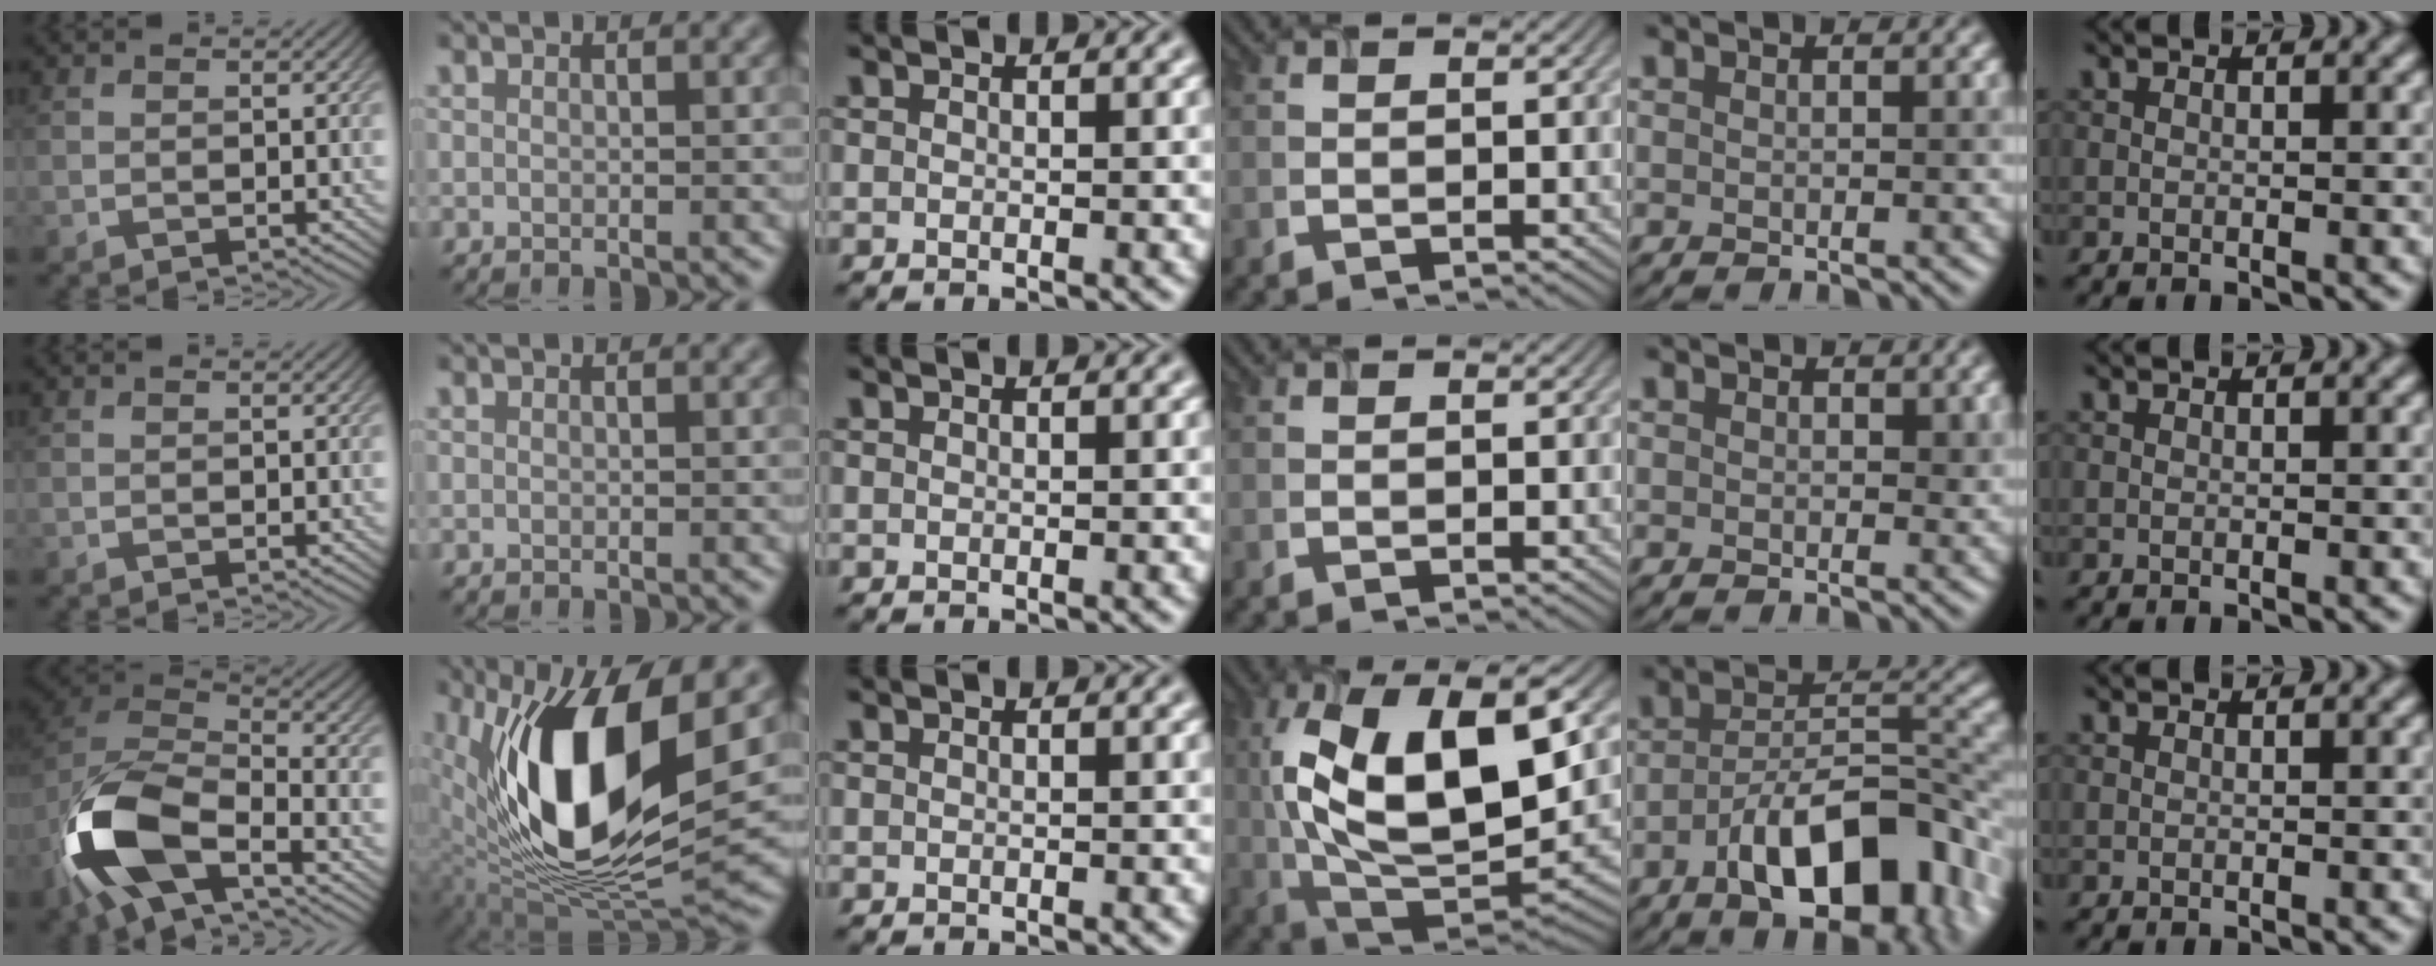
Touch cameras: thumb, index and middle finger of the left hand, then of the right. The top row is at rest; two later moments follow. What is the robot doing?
{"motion": "extract", "object": "airpods case & airpods"}